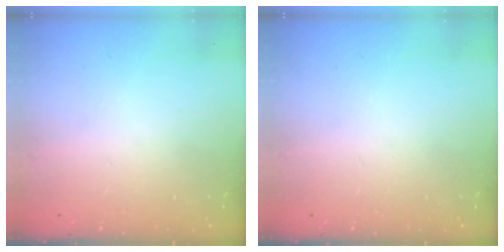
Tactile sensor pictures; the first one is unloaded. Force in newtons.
{"total": 0.0}